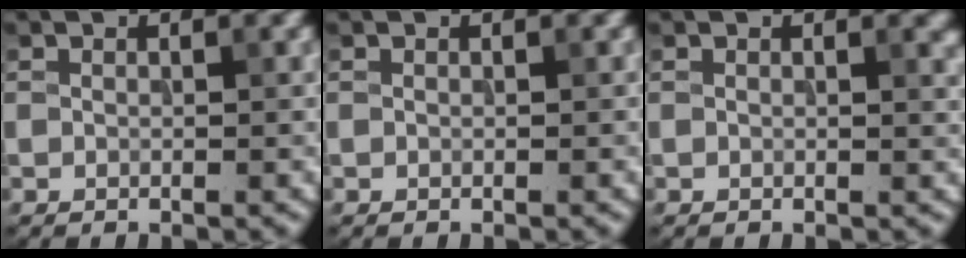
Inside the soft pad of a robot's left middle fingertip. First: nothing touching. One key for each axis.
{"total": 0.0}
{"total": 1.0, "fx": 0.6, "fy": 0.2, "fz": 0.7, "tx": -0.008, "ty": -0.004, "tz": 0.011}